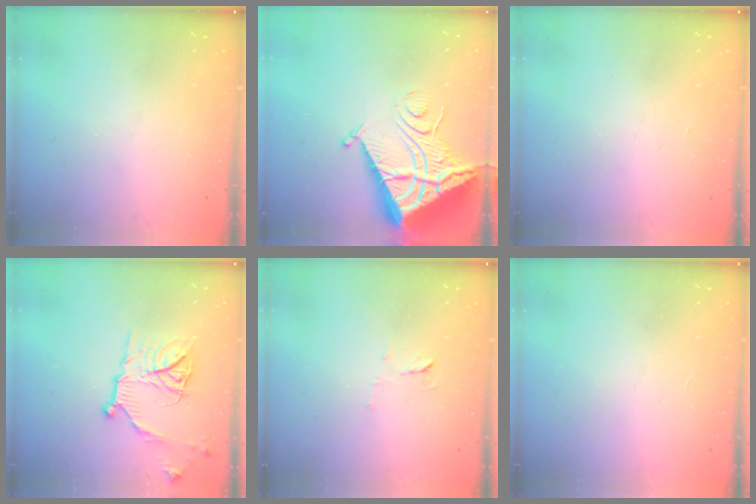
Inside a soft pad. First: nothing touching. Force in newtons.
{"total": 12.2, "press": 12.1, "slide": 1.3}
{"total": 1.6, "press": 1.6, "slide": 0.1}
{"total": 14.7, "press": 14.7, "slide": 0.2}
{"total": 5.5, "press": 5.5, "slide": 0.4}
{"total": 1.7, "press": 1.6, "slide": 0.1}